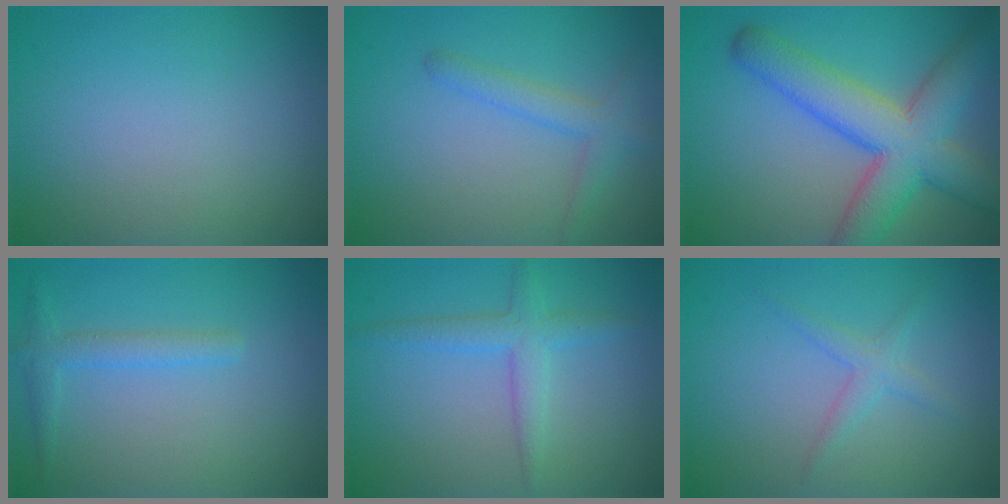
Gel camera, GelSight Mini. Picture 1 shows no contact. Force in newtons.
{"total": 2.4, "press": 2.4, "slide": 0.1}
{"total": 9.0, "press": 9.0, "slide": 0.4}
{"total": 1.4, "press": 1.4, "slide": 0.1}
{"total": 2.7, "press": 2.7, "slide": 0.1}
{"total": 1.8, "press": 1.8, "slide": 0.1}